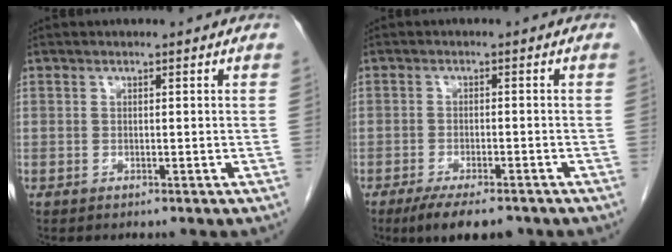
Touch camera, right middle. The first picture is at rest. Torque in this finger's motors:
{"motor_torque": [0.65, -0.52, 0.11, 0.03]}